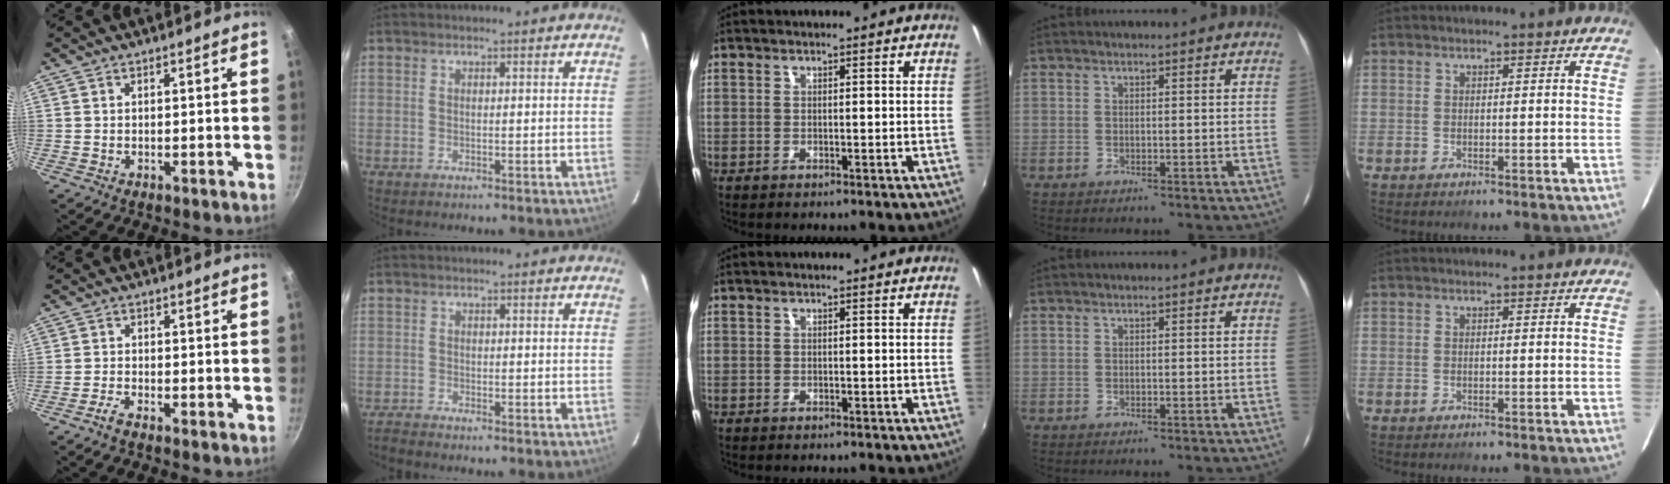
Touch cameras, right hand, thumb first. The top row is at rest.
{"thumb": {"total": 1.2, "force": [-1.1, 0.1, 0.5], "torque": [-0.017, 0.008, -0.025]}, "index": {"total": 1.6, "force": [-1.6, -0.1, 0.1], "torque": [-0.009, -0.006, -0.033]}}